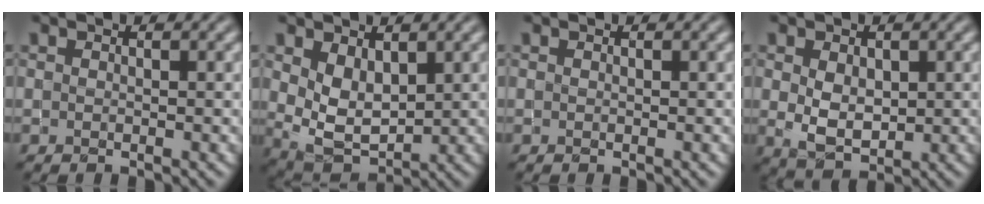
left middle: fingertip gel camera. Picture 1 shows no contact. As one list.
[{"total": 4.0, "force": [1.4, 2.6, 2.6], "torque": [-0.062, -0.007, 0.035]}, {"total": 0.0}, {"total": 3.3, "force": [0.3, 2.4, 2.3], "torque": [-0.046, 0.000, 0.011]}]